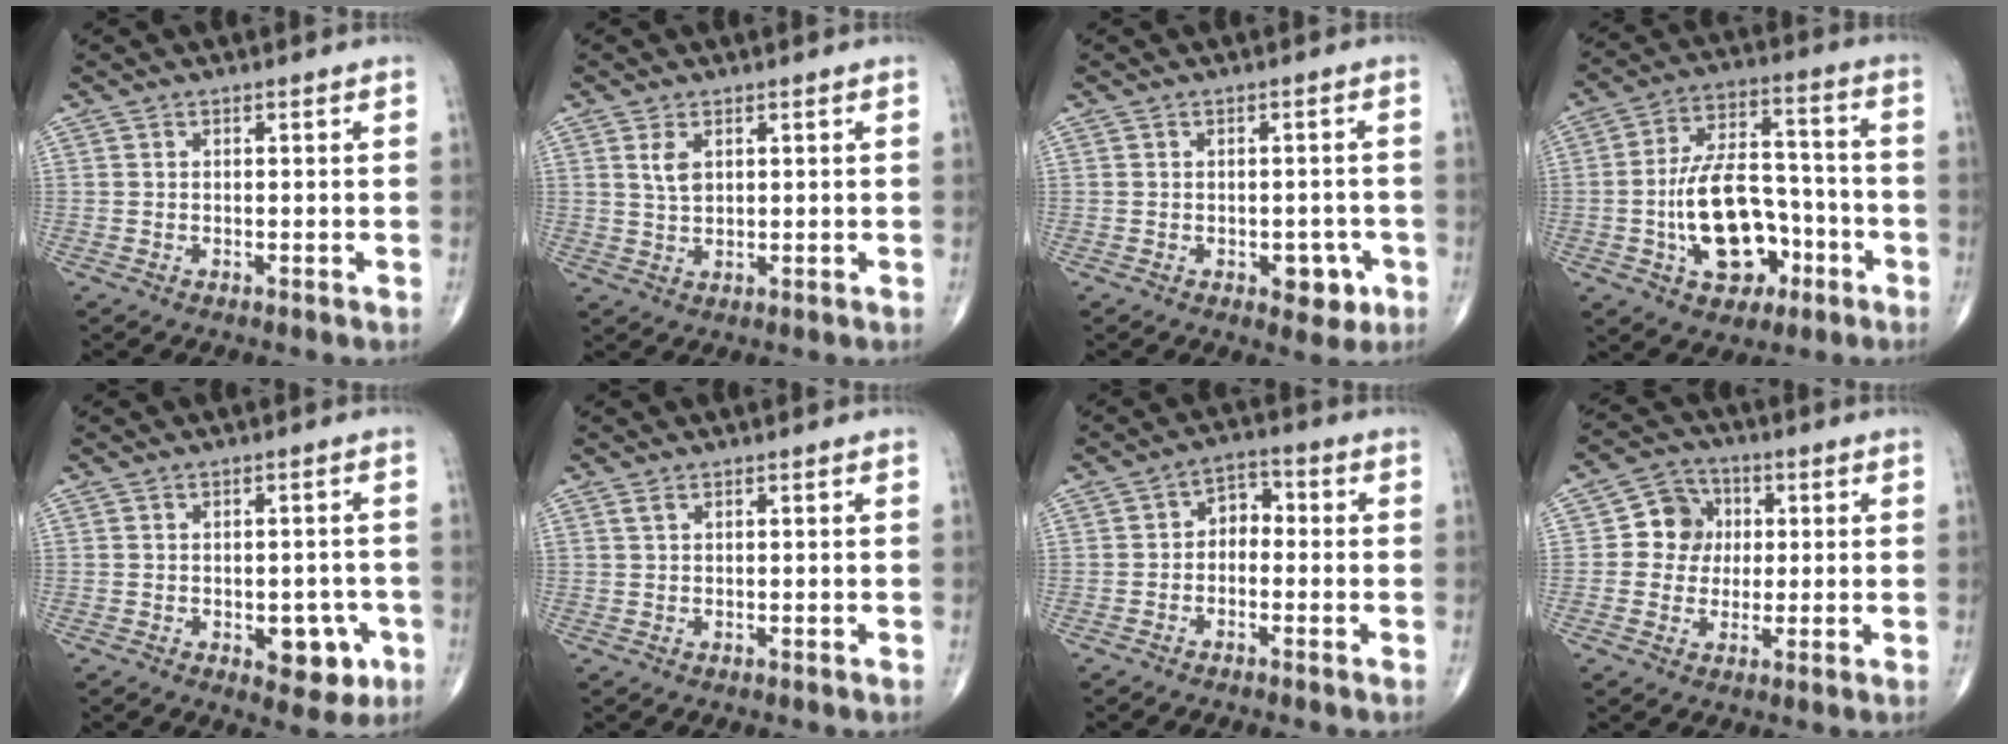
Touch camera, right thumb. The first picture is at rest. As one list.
[{"total": 3.1, "force": [1.2, 1.8, 2.3], "torque": [-0.042, -0.005, 0.028]}, {"total": 4.9, "force": [-2.0, 2.9, 3.5], "torque": [-0.016, 0.010, -0.021]}, {"total": 16.3, "force": [-5.0, 9.9, 12.0], "torque": [-0.178, 0.049, -0.079]}, {"total": 7.4, "force": [-2.5, 4.1, 5.6], "torque": [-0.036, 0.012, -0.023]}, {"total": 0.8, "force": [0.5, 0.2, 0.5], "torque": [-0.012, 0.005, 0.012]}, {"total": 4.4, "force": [-0.7, 3.2, 2.9], "torque": [-0.026, 0.025, -0.028]}, {"total": 7.6, "force": [0.9, 6.9, 3.0], "torque": [-0.009, 0.008, 0.005]}]